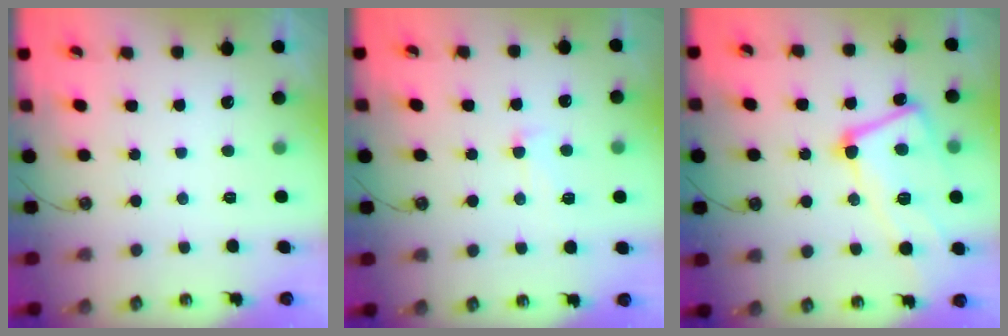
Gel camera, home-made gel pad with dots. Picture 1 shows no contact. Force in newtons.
{"total": 2.0, "press": 1.7, "slide": 1.0}
{"total": 9.5, "press": 9.4, "slide": 1.5}